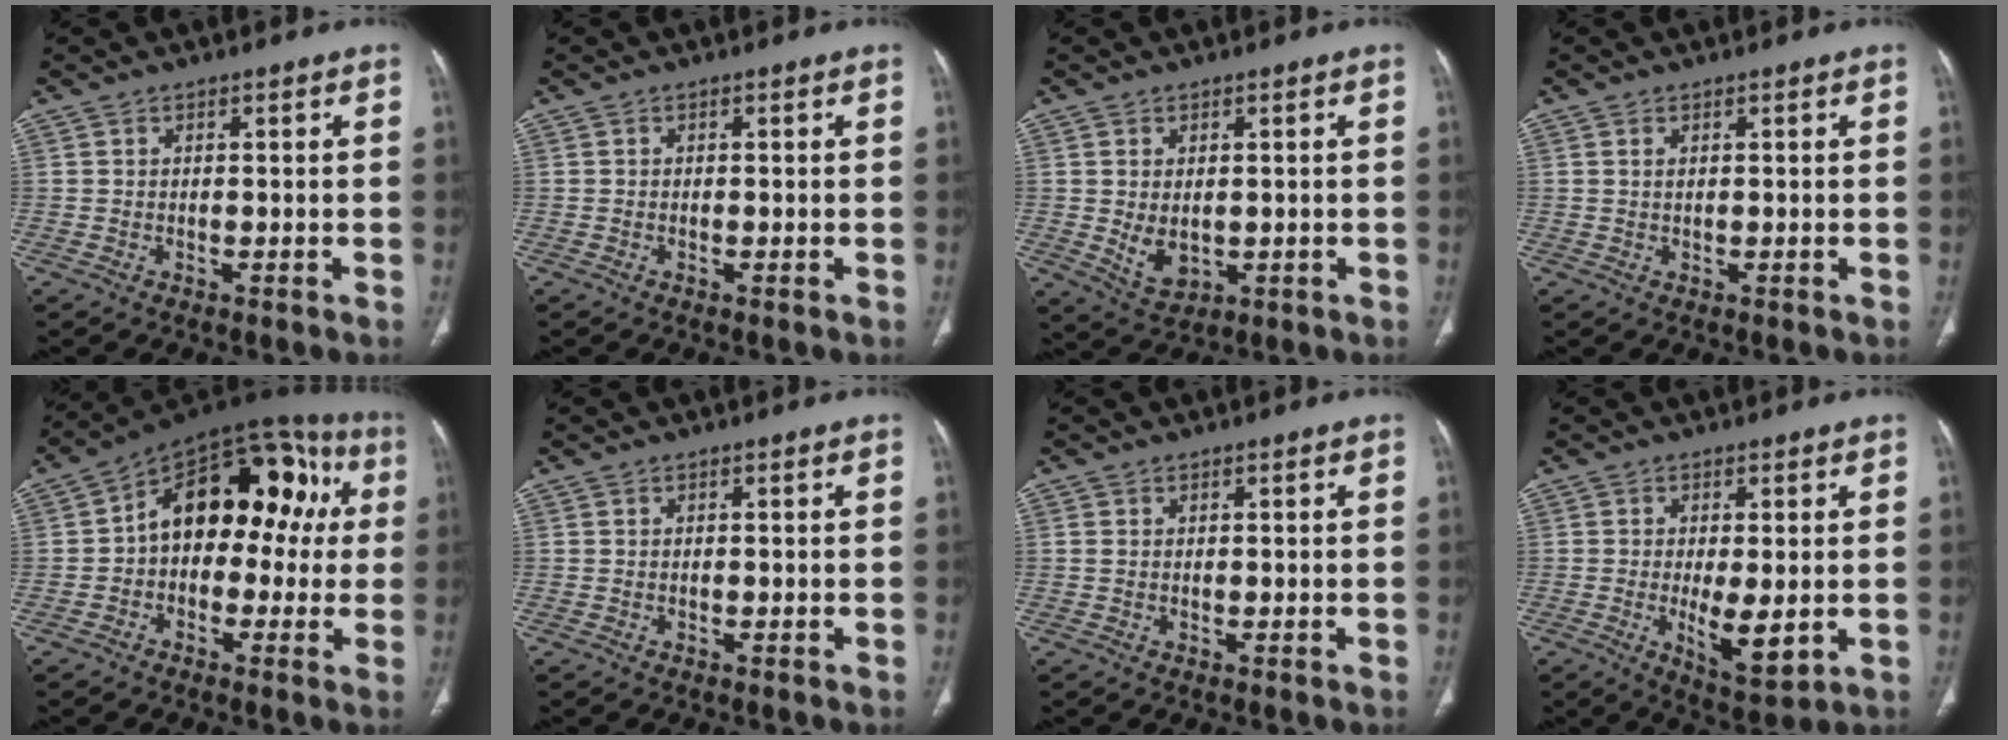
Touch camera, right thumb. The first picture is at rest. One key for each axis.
{"total": 0.0}
{"total": 5.2, "fx": -0.1, "fy": 3.5, "fz": 3.9, "tx": -0.060, "ty": -0.011, "tz": 0.016}
{"total": 0.8, "fx": 0.4, "fy": 0.3, "fz": 0.6, "tx": -0.014, "ty": 0.003, "tz": 0.008}
{"total": 19.5, "fx": 1.9, "fy": 12.5, "fz": 14.9, "tx": -0.158, "ty": 0.057, "tz": 0.014}
{"total": 0.0}
{"total": 0.7, "fx": 0.3, "fy": 0.5, "fz": 0.4, "tx": -0.007, "ty": 0.001, "tz": 0.006}
{"total": 7.7, "fx": -1.1, "fy": 2.7, "fz": 7.2, "tx": -0.116, "ty": -0.022, "tz": -0.009}